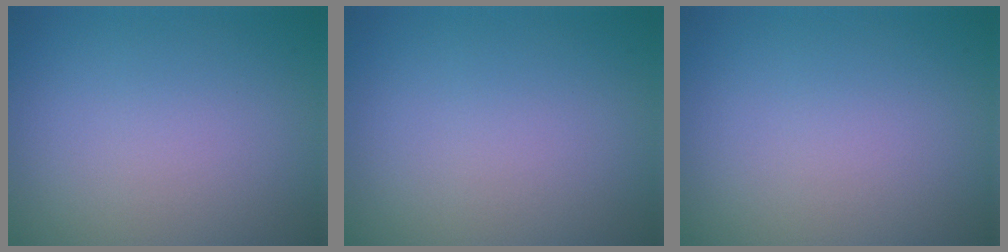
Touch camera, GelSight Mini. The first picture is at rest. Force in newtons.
{"total": 0.0}
{"total": 0.0}